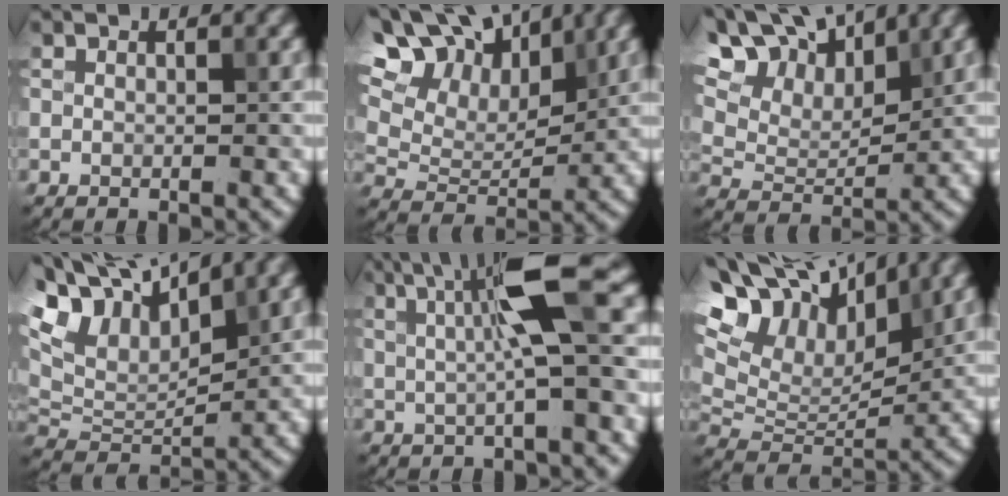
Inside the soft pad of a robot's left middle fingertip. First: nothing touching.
{"total": 13.2, "force": [7.0, 8.2, 7.6], "torque": [-0.158, 0.055, 0.104]}
{"total": 11.1, "force": [7.0, 5.9, 6.3], "torque": [-0.143, 0.043, 0.102]}
{"total": 8.7, "force": [4.9, 4.6, 5.5], "torque": [-0.116, 0.024, 0.091]}
{"total": 6.4, "force": [1.0, 0.9, 6.3], "torque": [-0.103, 0.014, 0.014]}
{"total": 13.5, "force": [7.7, 6.9, 8.7], "torque": [-0.183, 0.064, 0.120]}